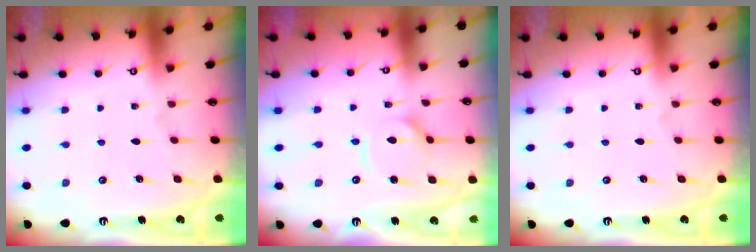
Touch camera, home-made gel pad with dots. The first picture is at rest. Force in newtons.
{"total": 5.9, "press": 5.9, "slide": 0.7}
{"total": 0.0}